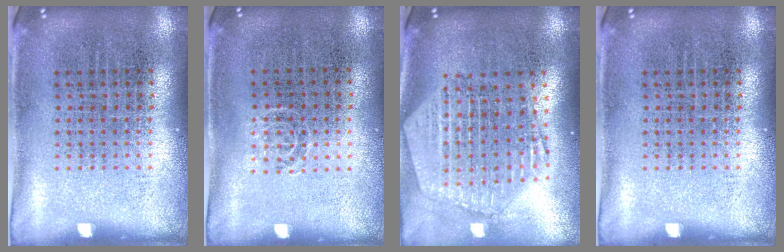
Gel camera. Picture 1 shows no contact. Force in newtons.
{"total": 0.5, "press": 0.4, "slide": 0.3}
{"total": 2.6, "press": 2.1, "slide": 1.4}
{"total": 0.0}